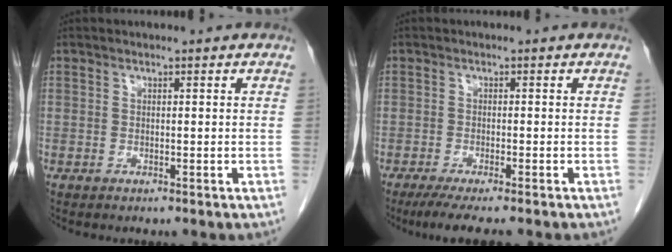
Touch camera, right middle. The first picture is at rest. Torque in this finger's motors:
{"motor_torque": [0.12, -0.09, 0.02, 0.03]}